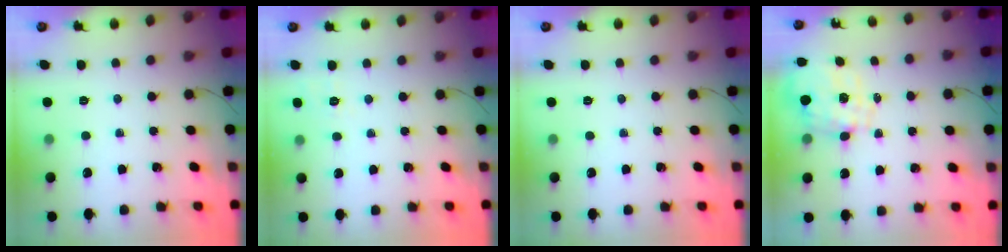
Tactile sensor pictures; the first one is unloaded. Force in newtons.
{"total": 2.0, "press": 0.4, "slide": 1.9}
{"total": 0.0}
{"total": 2.1, "press": 1.8, "slide": 1.1}